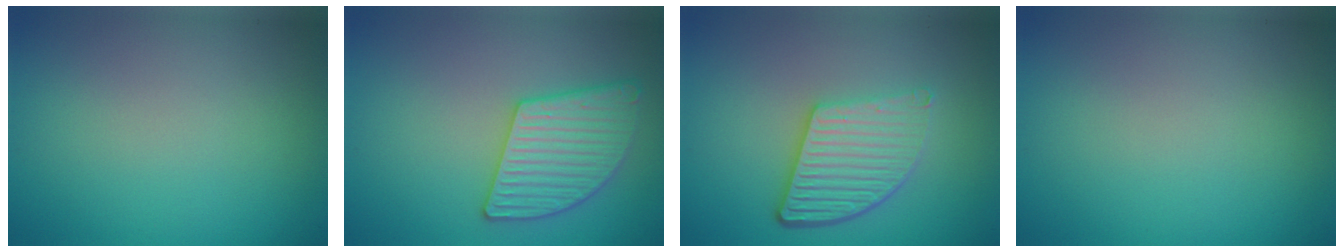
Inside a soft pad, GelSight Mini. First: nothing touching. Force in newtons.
{"total": 4.3, "press": 4.0, "slide": 1.5}
{"total": 5.3, "press": 3.8, "slide": 3.7}
{"total": 0.0}